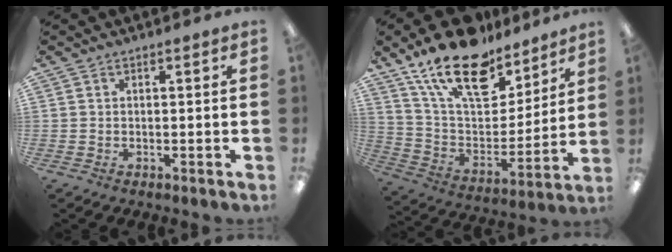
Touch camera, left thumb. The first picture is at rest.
{"total": 21.3, "force": [15.4, 9.7, 11.1], "torque": [-0.206, -0.095, 0.274]}